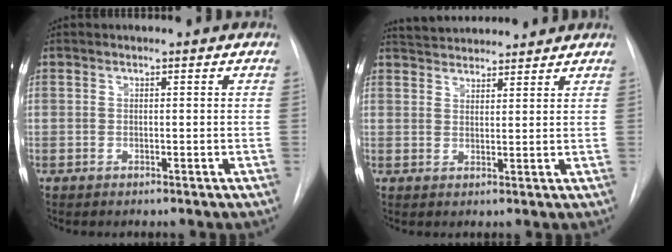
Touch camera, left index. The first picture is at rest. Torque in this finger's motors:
{"motor_torque": [-0.14, -0.75, 0.12, 0.05]}